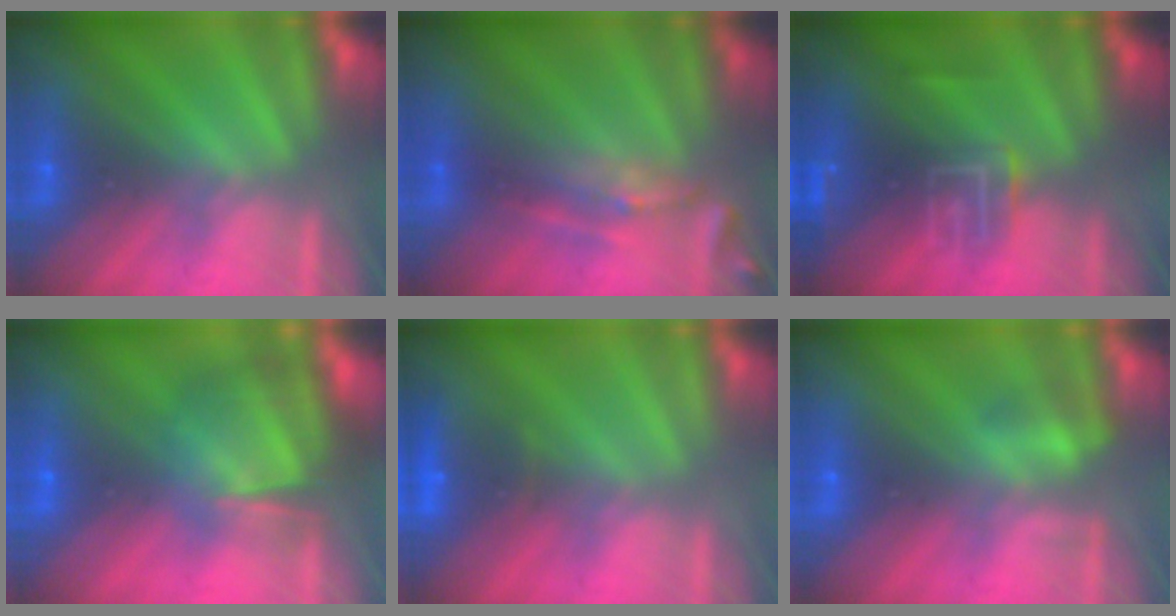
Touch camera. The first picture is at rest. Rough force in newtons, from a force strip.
{"total": 2.5}
{"total": 9.6}
{"total": 7.7}
{"total": 2.4}
{"total": 2.2}